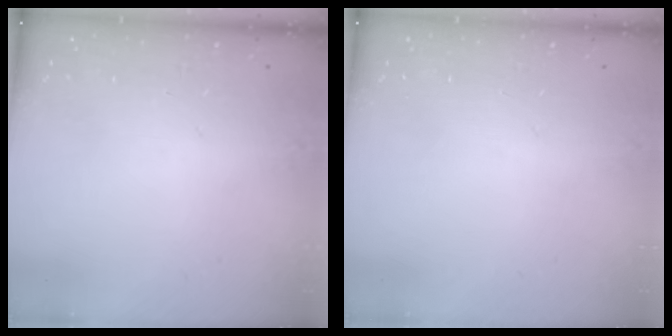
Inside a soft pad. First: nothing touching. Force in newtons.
{"total": 0.0}